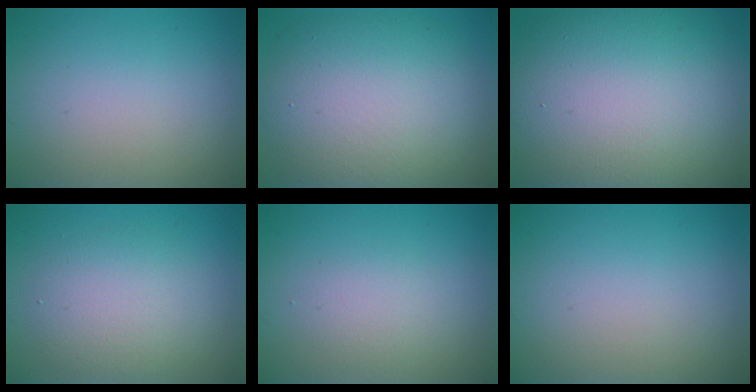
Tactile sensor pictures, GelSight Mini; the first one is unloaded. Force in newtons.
{"total": 10.2, "press": 10.2, "slide": 1.0}
{"total": 16.3, "press": 16.3, "slide": 0.9}
{"total": 4.0, "press": 4.0, "slide": 0.2}
{"total": 1.8, "press": 1.8, "slide": 0.0}
{"total": 0.0}